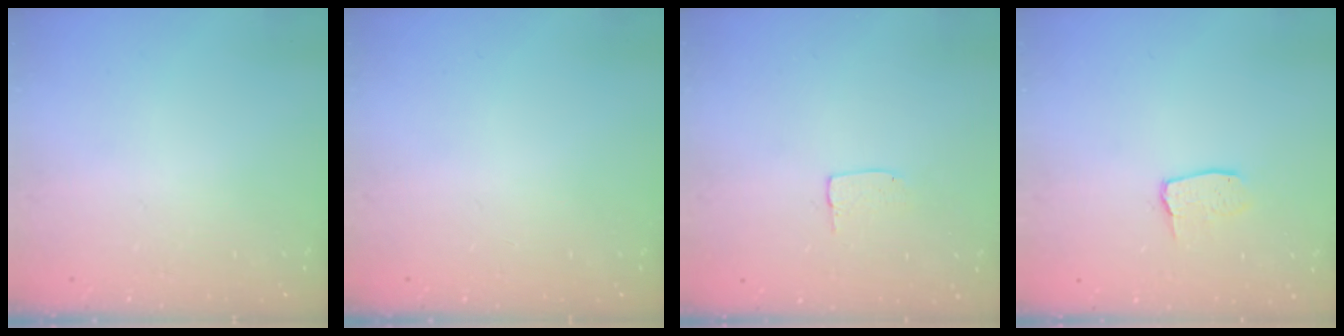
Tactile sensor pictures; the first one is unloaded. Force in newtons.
{"total": 0.0}
{"total": 3.7, "press": 3.7, "slide": 0.2}
{"total": 3.0, "press": 3.0, "slide": 0.2}